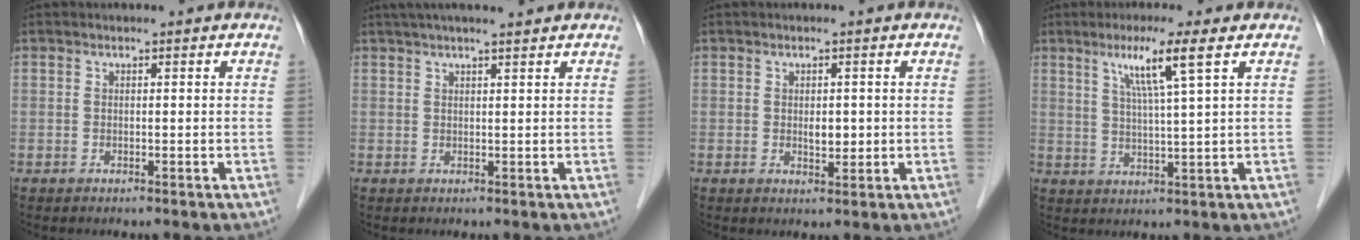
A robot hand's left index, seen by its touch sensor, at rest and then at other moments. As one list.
[{"total": 7.3, "force": [6.1, 0.3, 4.0], "torque": [-0.059, 0.026, 0.086]}, {"total": 2.0, "force": [-0.1, 1.1, 1.7], "torque": [-0.028, -0.005, 0.001]}, {"total": 6.7, "force": [3.2, -1.1, 5.7], "torque": [-0.110, -0.004, 0.061]}]